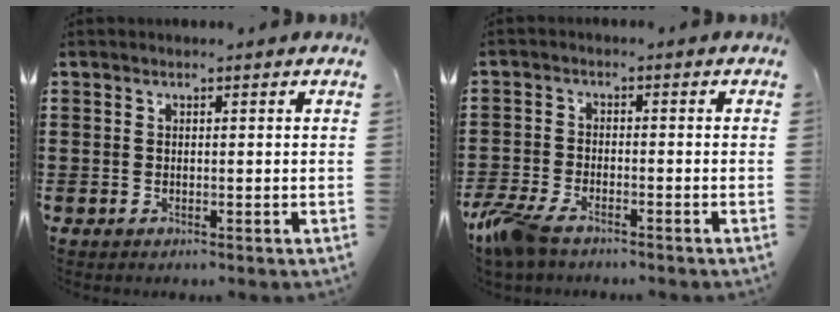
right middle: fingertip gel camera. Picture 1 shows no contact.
{"total": 5.3, "force": [-4.0, 1.6, 3.0], "torque": [-0.088, -0.010, -0.086]}